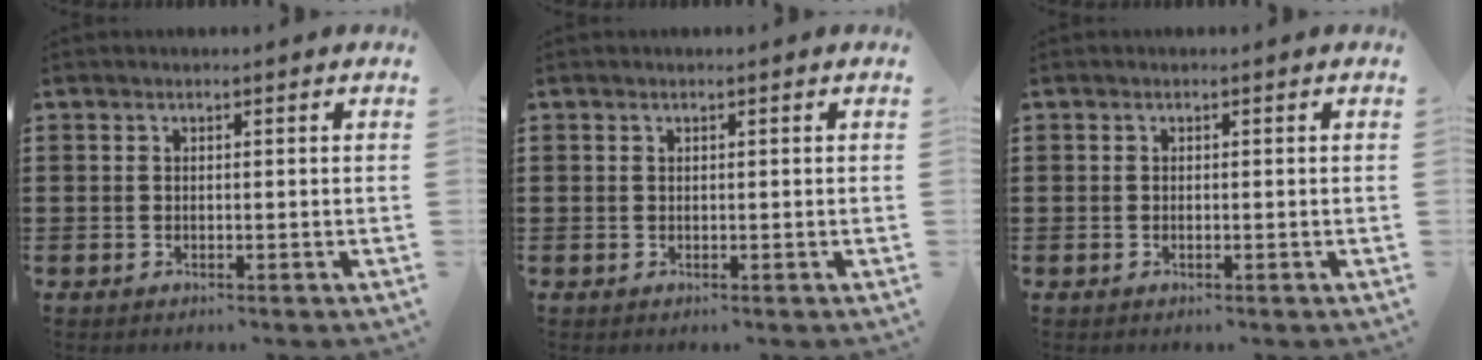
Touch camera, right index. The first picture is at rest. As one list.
[{"total": 0.0}, {"total": 0.0}]